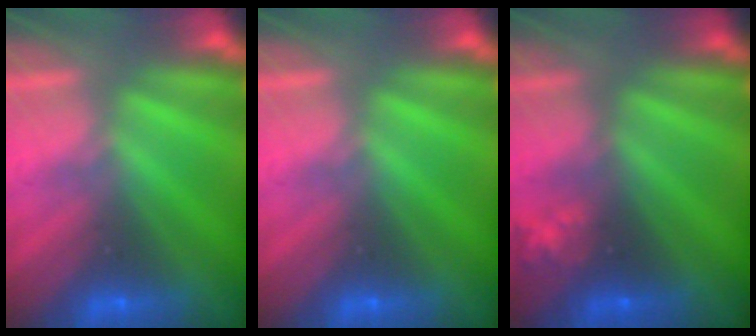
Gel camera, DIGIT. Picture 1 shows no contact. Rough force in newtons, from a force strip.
{"total": 0.0}
{"total": 2.3}